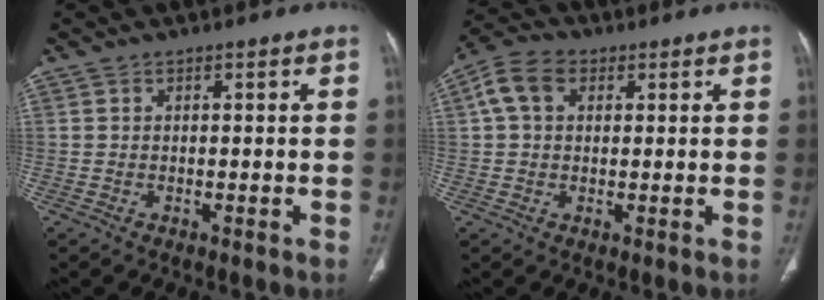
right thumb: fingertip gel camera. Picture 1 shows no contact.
{"total": 6.8, "force": [2.0, 4.9, 4.3], "torque": [-0.081, 0.018, 0.032]}